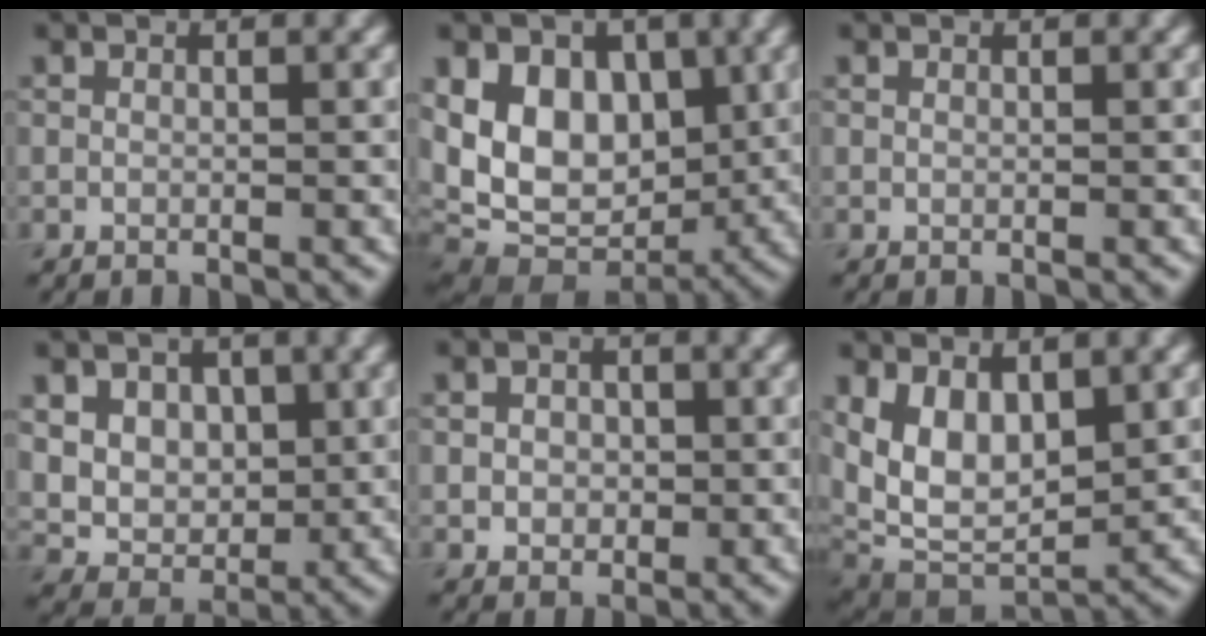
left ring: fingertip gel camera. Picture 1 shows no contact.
{"total": 12.0, "force": [1.9, 8.4, 8.4], "torque": [-0.136, 0.009, 0.028]}
{"total": 0.0}
{"total": 7.7, "force": [2.5, 6.2, 3.8], "torque": [-0.069, 0.011, 0.048]}
{"total": 2.5, "force": [0.1, 2.1, 1.4], "torque": [-0.021, 0.004, -0.007]}
{"total": 7.6, "force": [1.9, 4.1, 6.1], "torque": [-0.116, -0.009, 0.032]}